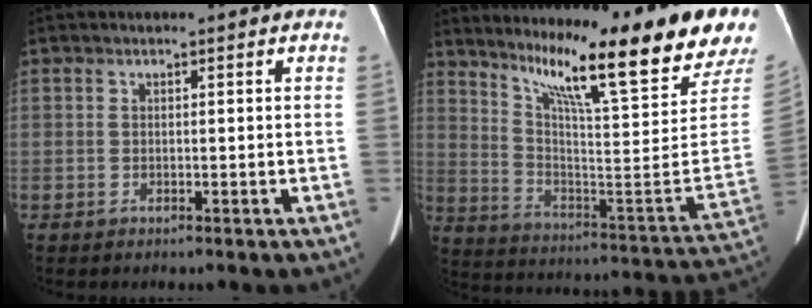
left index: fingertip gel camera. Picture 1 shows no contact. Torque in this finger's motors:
{"motor_torque": [0.99, -1.15, 0.14, 0.15]}